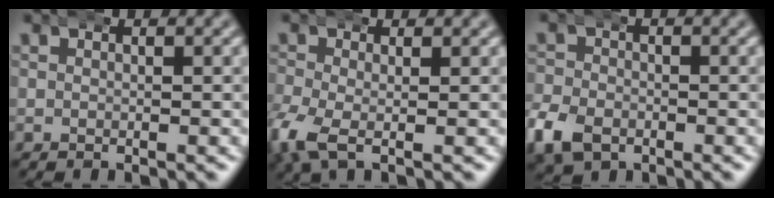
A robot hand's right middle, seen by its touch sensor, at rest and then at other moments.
{"total": 3.6, "force": [-1.3, 2.0, 2.7], "torque": [-0.092, -0.025, -0.012]}
{"total": 4.0, "force": [-1.9, 3.0, 1.8], "torque": [-0.053, -0.014, -0.029]}